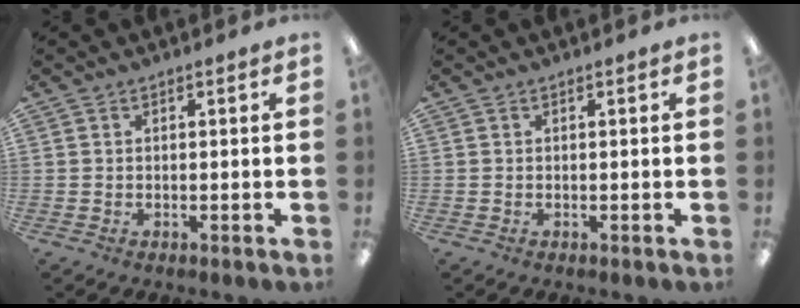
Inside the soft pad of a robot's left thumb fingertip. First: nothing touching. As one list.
[{"total": 0.0}]